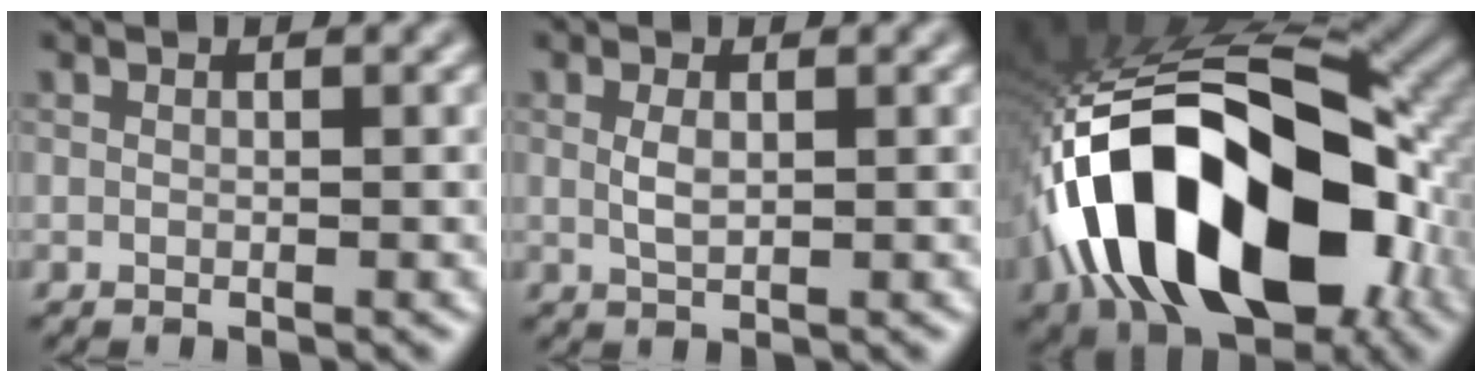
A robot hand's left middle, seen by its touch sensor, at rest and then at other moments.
{"total": 1.4, "force": [0.3, 0.6, 1.2], "torque": [-0.031, -0.001, 0.009]}
{"total": 18.2, "force": [-5.4, 10.1, 14.1], "torque": [-0.238, -0.001, -0.095]}